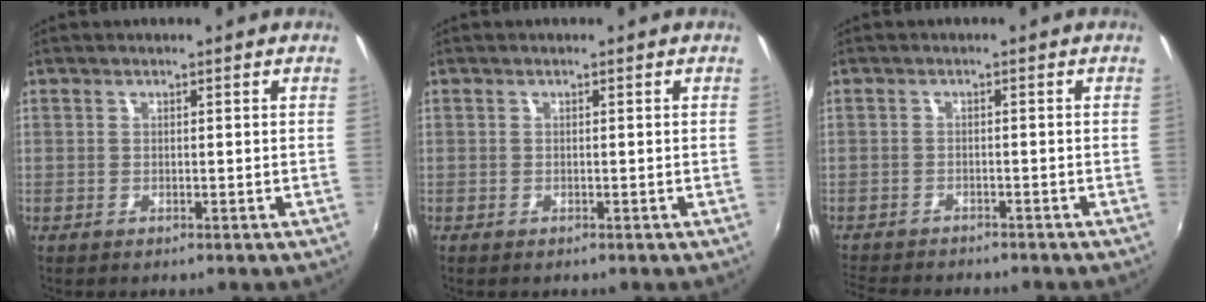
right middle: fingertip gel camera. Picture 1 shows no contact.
{"total": 0.0}
{"total": 8.1, "force": [-7.5, 1.6, 2.7], "torque": [-0.076, -0.019, -0.120]}